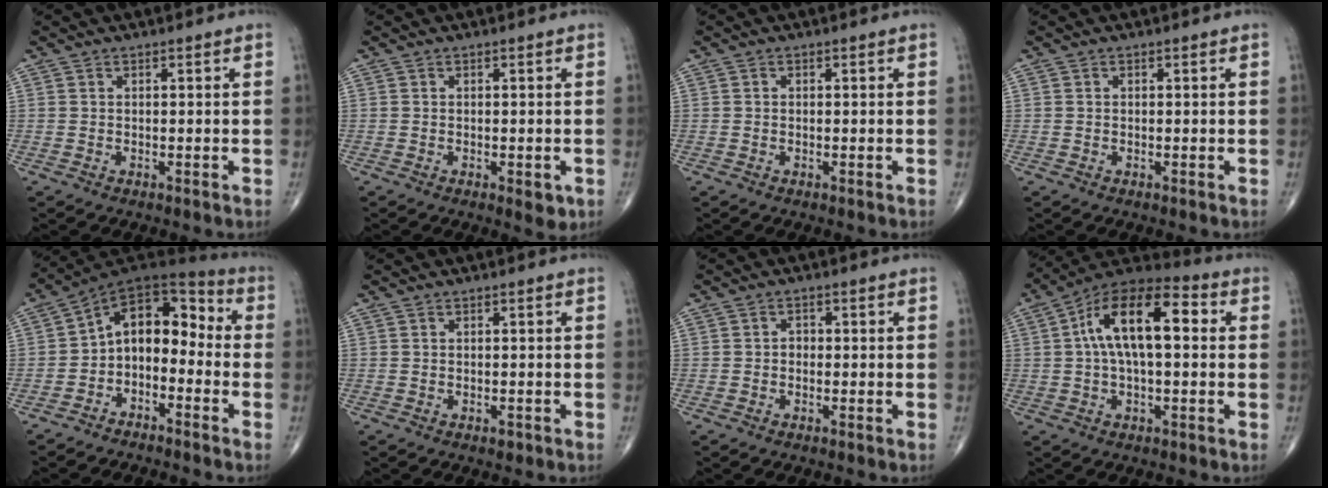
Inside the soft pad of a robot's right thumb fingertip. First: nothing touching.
{"total": 2.5, "force": [-0.8, 1.1, 2.1], "torque": [-0.017, -0.003, -0.006]}
{"total": 0.0}
{"total": 0.0}
{"total": 11.9, "force": [-2.7, 7.8, 8.6], "torque": [-0.101, 0.071, -0.062]}
{"total": 0.7, "force": [-0.4, 0.4, 0.4], "torque": [-0.005, -0.001, -0.004]}
{"total": 1.2, "force": [-0.3, 1.0, 0.7], "torque": [-0.001, 0.004, -0.010]}
{"total": 15.5, "force": [2.4, 7.2, 13.6], "torque": [-0.230, 0.039, 0.031]}